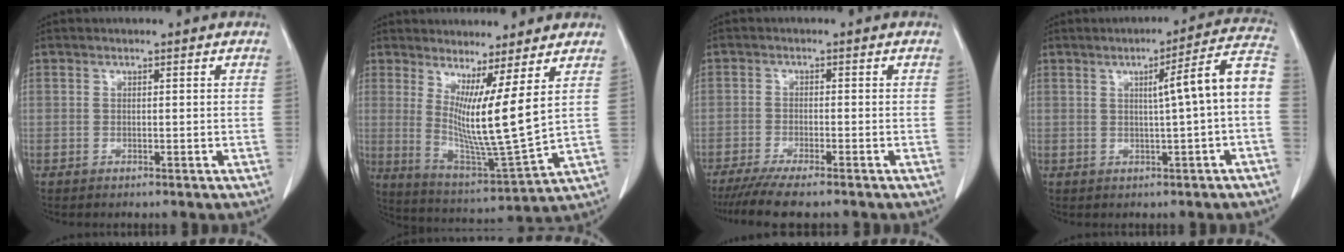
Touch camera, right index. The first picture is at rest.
{"total": 10.4, "force": [3.6, -0.9, 9.7], "torque": [-0.186, -0.047, 0.069]}
{"total": 7.6, "force": [-6.2, 0.6, 4.2], "torque": [-0.063, -0.017, -0.100]}
{"total": 8.9, "force": [0.0, -0.7, 8.8], "torque": [-0.115, 0.020, -0.002]}